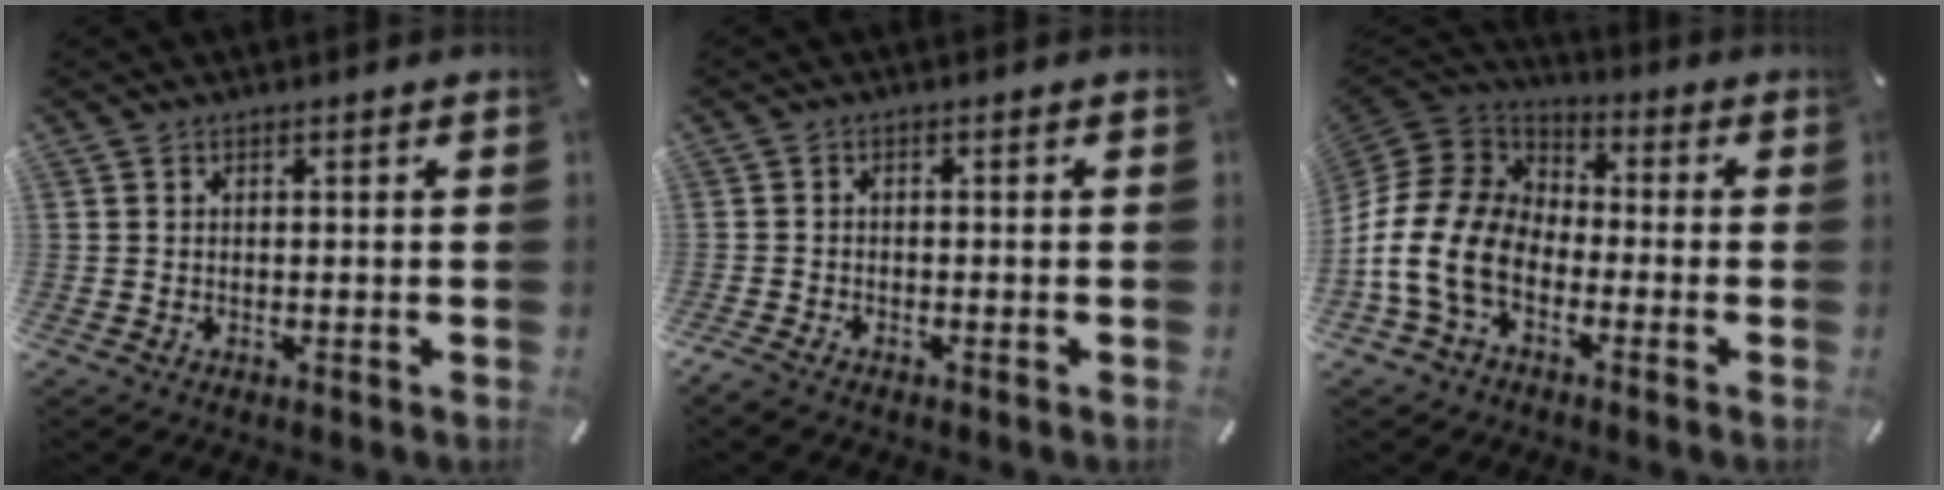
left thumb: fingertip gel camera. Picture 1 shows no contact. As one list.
[{"total": 1.8, "force": [-1.5, 0.4, 0.7], "torque": [-0.019, 0.003, -0.032]}, {"total": 15.3, "force": [-6.5, 10.6, 8.9], "torque": [-0.203, 0.026, -0.123]}]